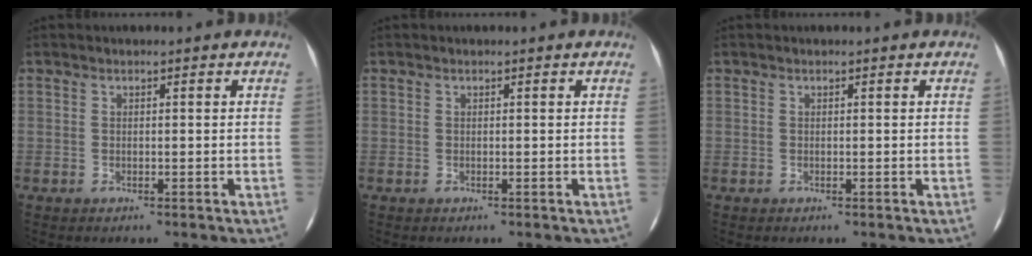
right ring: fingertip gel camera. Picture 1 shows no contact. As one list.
[{"total": 0.0}, {"total": 0.0}]